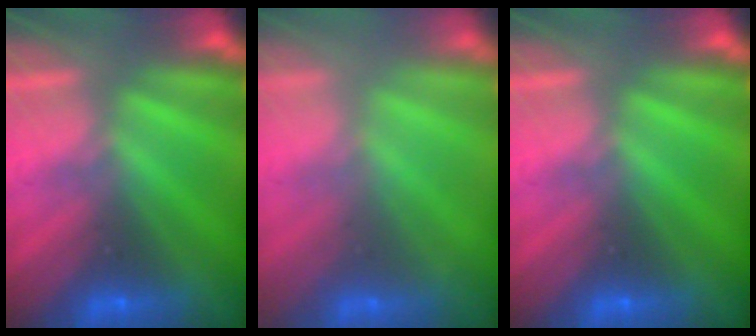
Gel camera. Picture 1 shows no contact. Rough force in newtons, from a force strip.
{"total": 2.2}
{"total": 0.0}